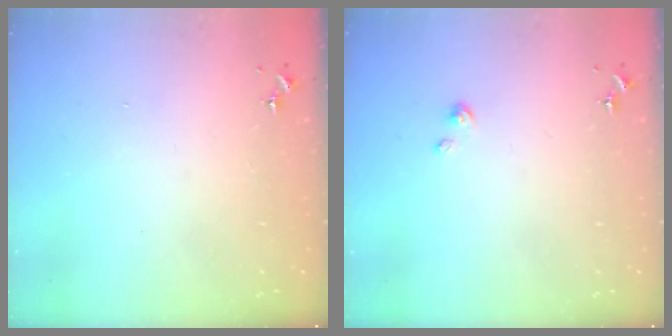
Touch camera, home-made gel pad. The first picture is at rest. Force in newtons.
{"total": 2.9, "press": 2.9, "slide": 0.2}